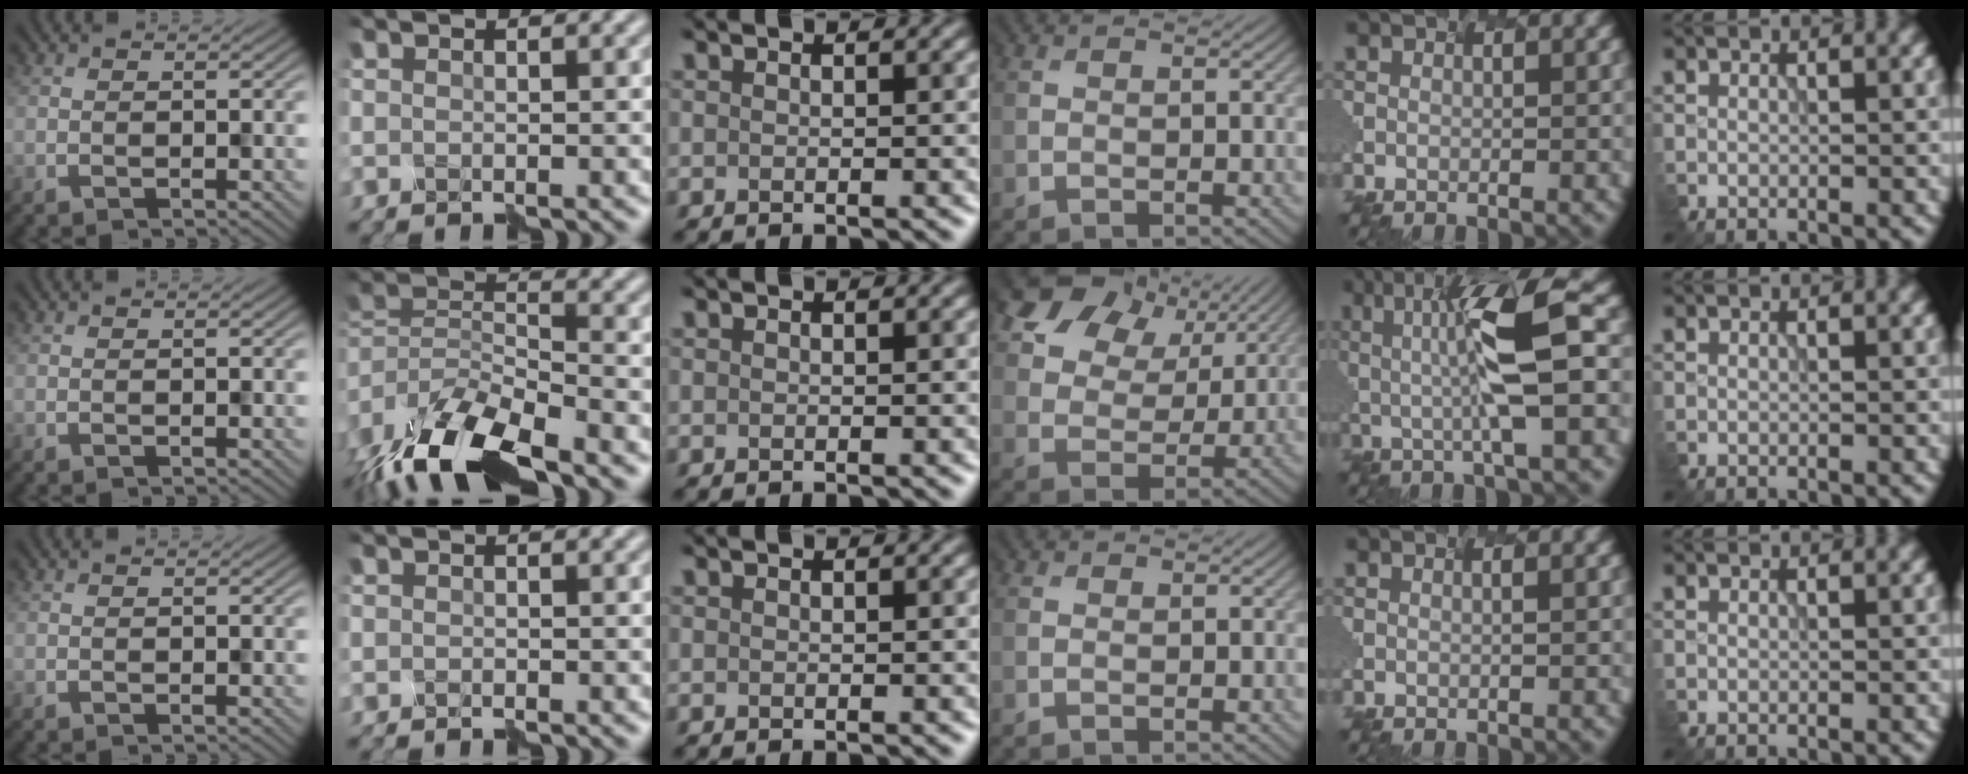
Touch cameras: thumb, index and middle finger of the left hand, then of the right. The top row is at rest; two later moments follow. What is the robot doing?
{"motion": "disassemble", "object": "puzzle pieces"}